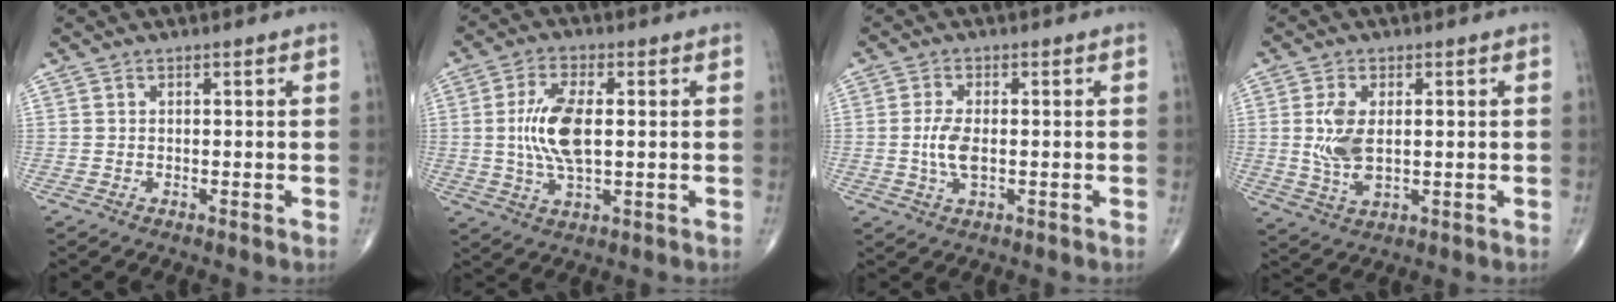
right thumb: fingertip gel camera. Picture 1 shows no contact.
{"total": 10.0, "force": [0.6, 4.3, 9.0], "torque": [-0.187, -0.004, 0.012]}
{"total": 4.7, "force": [-0.3, 2.1, 4.2], "torque": [-0.089, -0.001, -0.009]}
{"total": 7.5, "force": [0.7, 3.9, 6.3], "torque": [-0.134, -0.006, 0.018]}